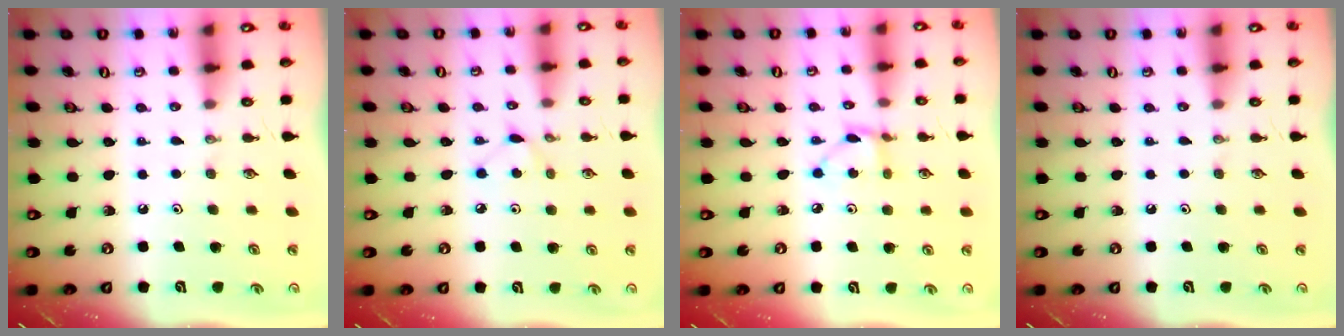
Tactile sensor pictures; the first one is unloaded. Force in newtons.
{"total": 4.1, "press": 4.0, "slide": 0.6}
{"total": 3.6, "press": 3.6, "slide": 0.1}
{"total": 0.0}